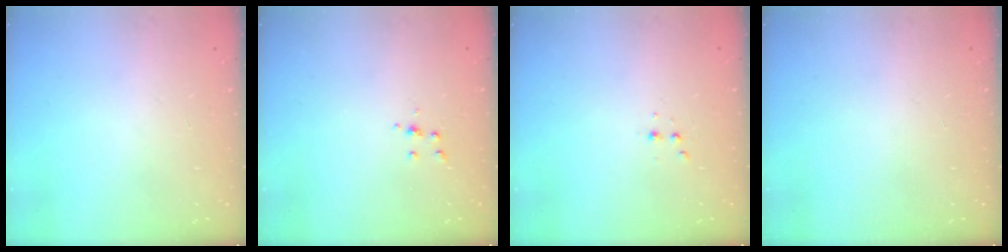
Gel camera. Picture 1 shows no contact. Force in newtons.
{"total": 3.3, "press": 3.3, "slide": 0.4}
{"total": 2.5, "press": 2.4, "slide": 0.5}
{"total": 0.0}